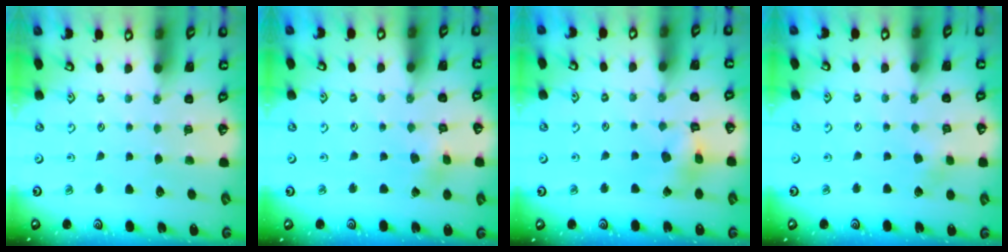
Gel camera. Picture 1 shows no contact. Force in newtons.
{"total": 2.1, "press": 2.1, "slide": 0.2}
{"total": 7.4, "press": 7.3, "slide": 0.8}
{"total": 3.4, "press": 3.3, "slide": 0.4}